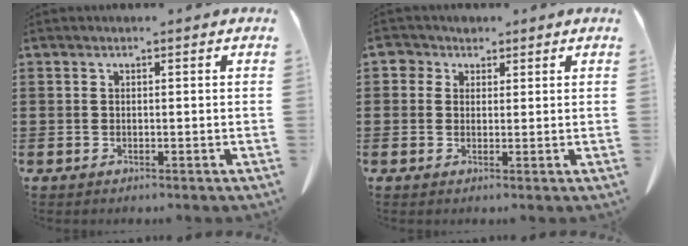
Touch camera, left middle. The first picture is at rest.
{"total": 2.6, "force": [1.5, 2.0, 0.6], "torque": [-0.014, 0.006, 0.026]}